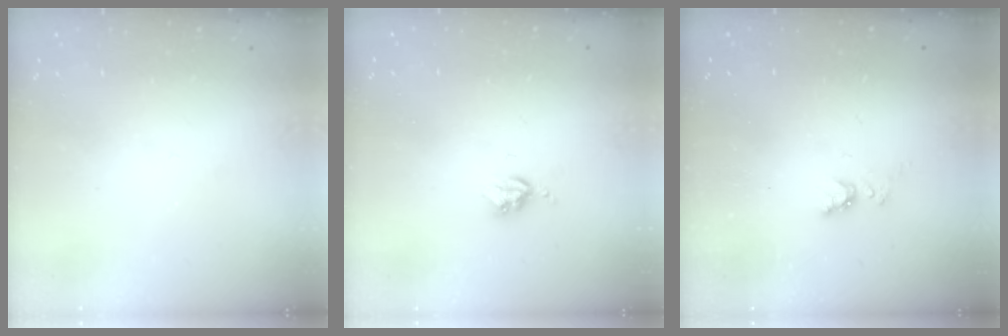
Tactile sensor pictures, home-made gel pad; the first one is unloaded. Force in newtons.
{"total": 3.8, "press": 3.8, "slide": 0.5}
{"total": 4.4, "press": 4.4, "slide": 0.6}